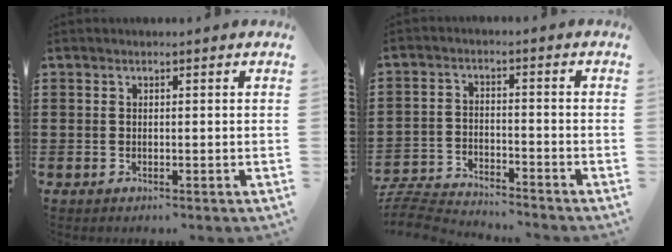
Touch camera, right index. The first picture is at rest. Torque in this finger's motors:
{"motor_torque": [-0.79, 0.58, -0.20, -0.21]}